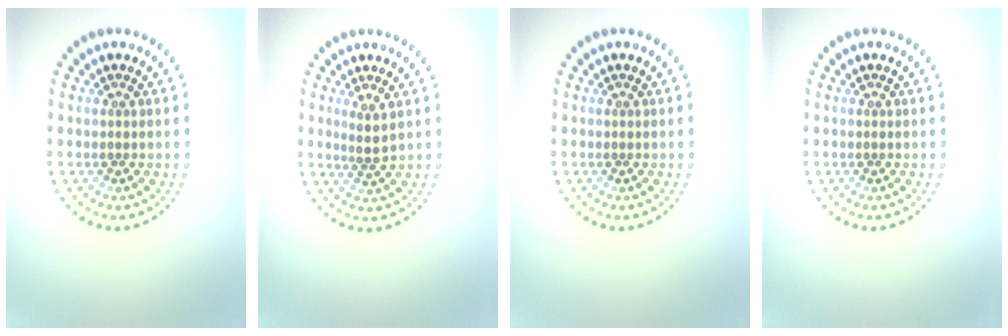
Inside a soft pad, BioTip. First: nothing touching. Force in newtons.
{"total": 1.6, "press": 1.2, "slide": 1.0}
{"total": 0.0}
{"total": 0.0}